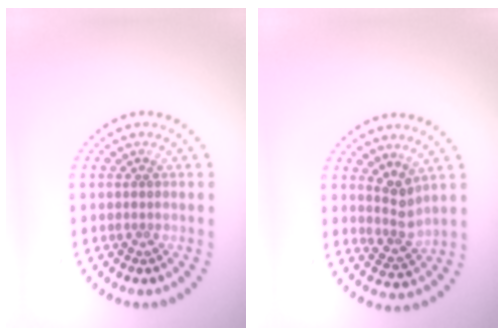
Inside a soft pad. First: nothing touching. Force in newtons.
{"total": 2.5, "press": 1.9, "slide": 1.6}